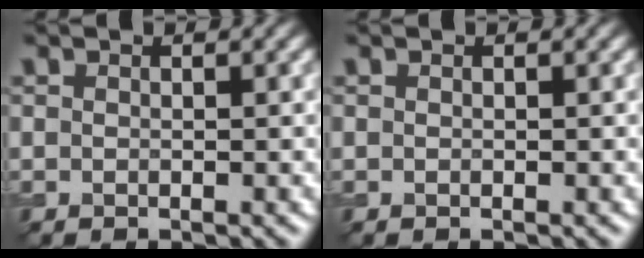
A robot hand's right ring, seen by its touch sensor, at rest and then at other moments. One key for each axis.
{"total": 0.0}